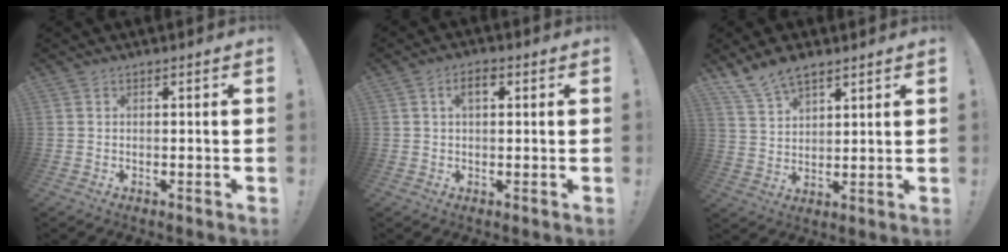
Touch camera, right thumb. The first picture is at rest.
{"total": 3.9, "force": [1.2, 2.1, 3.1], "torque": [-0.047, 0.004, 0.014]}
{"total": 8.5, "force": [6.7, 3.6, 3.7], "torque": [-0.073, -0.034, 0.131]}